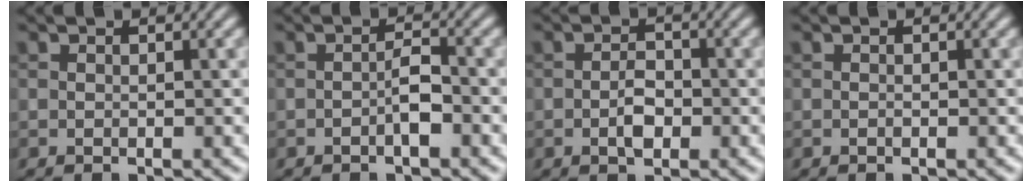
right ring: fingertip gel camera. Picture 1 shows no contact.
{"total": 1.7, "force": [-0.6, 0.4, 1.6], "torque": [-0.029, 0.003, -0.012]}
{"total": 2.3, "force": [-0.7, 1.3, 1.8], "torque": [-0.032, 0.001, -0.015]}
{"total": 0.0}